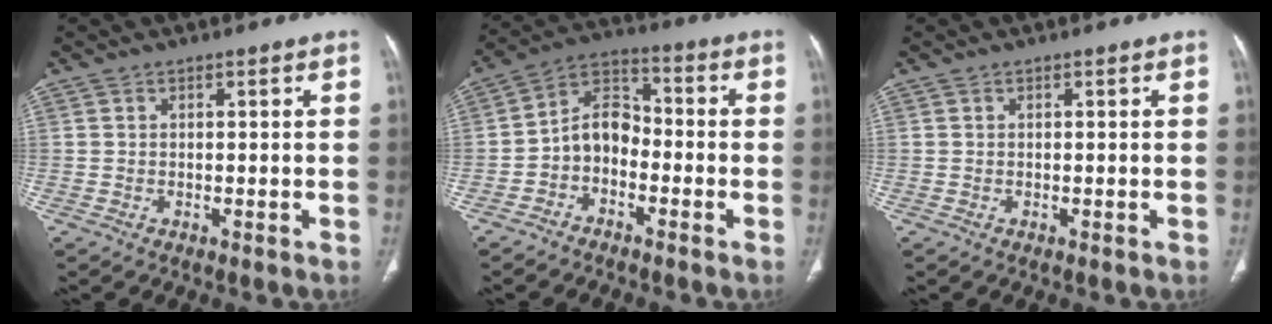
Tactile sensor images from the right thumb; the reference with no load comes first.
{"total": 8.1, "force": [-2.6, 5.8, 4.9], "torque": [-0.071, 0.042, -0.064]}
{"total": 0.0}